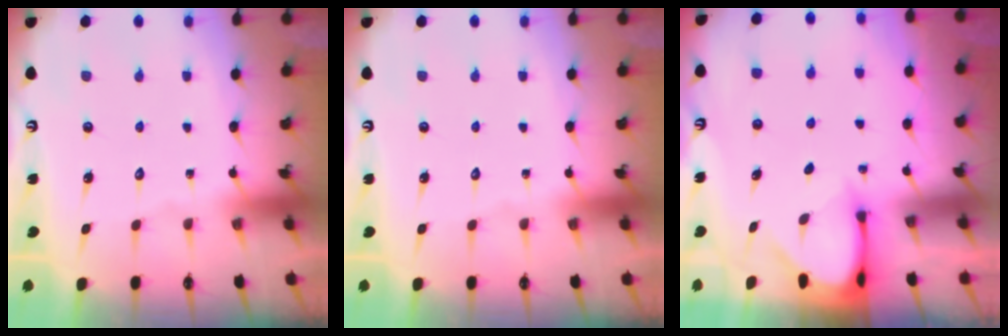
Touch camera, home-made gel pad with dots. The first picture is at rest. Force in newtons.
{"total": 0.0}
{"total": 3.0, "press": 2.9, "slide": 0.4}